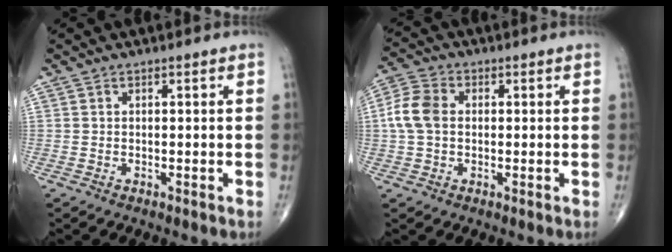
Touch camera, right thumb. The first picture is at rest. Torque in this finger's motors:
{"motor_torque": [-0.31, 0.50, 0.73, -0.10, 0.24]}